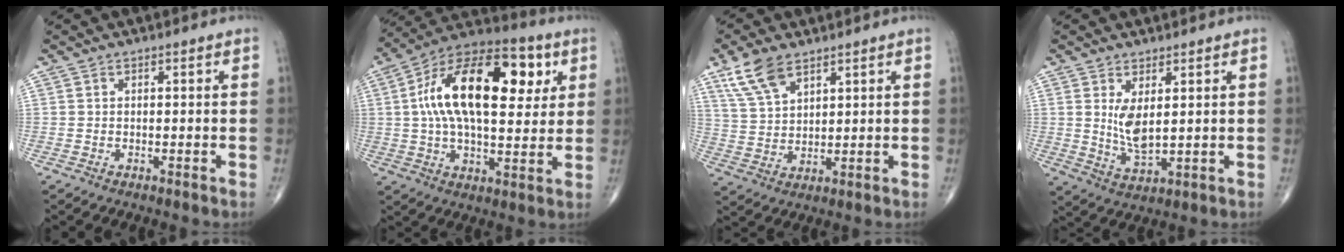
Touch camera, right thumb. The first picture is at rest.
{"total": 23.9, "force": [5.5, 11.9, 19.9], "torque": [-0.319, 0.013, 0.078]}
{"total": 8.5, "force": [5.5, 3.9, 5.1], "torque": [-0.097, -0.017, 0.116]}
{"total": 6.0, "force": [1.6, 2.4, 5.2], "torque": [-0.097, -0.023, 0.042]}